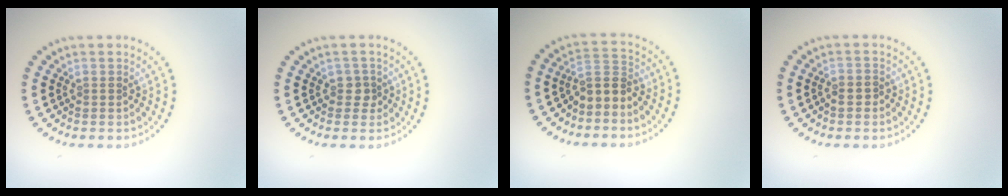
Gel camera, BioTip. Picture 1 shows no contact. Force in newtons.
{"total": 1.4, "press": 1.1, "slide": 0.8}
{"total": 2.4, "press": 2.0, "slide": 1.4}
{"total": 0.9, "press": 0.8, "slide": 0.4}